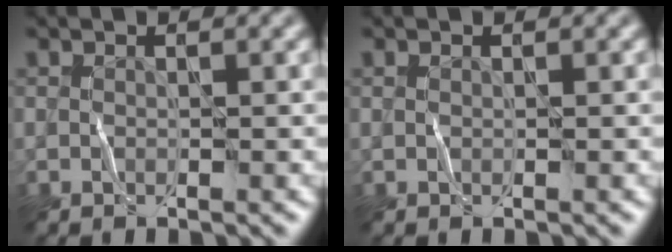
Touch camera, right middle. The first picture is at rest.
{"total": 0.0}